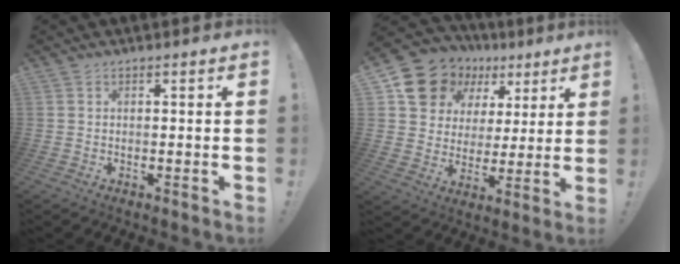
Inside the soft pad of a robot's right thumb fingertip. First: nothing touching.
{"total": 15.3, "force": [8.7, 11.1, 5.9], "torque": [-0.098, -0.047, 0.173]}